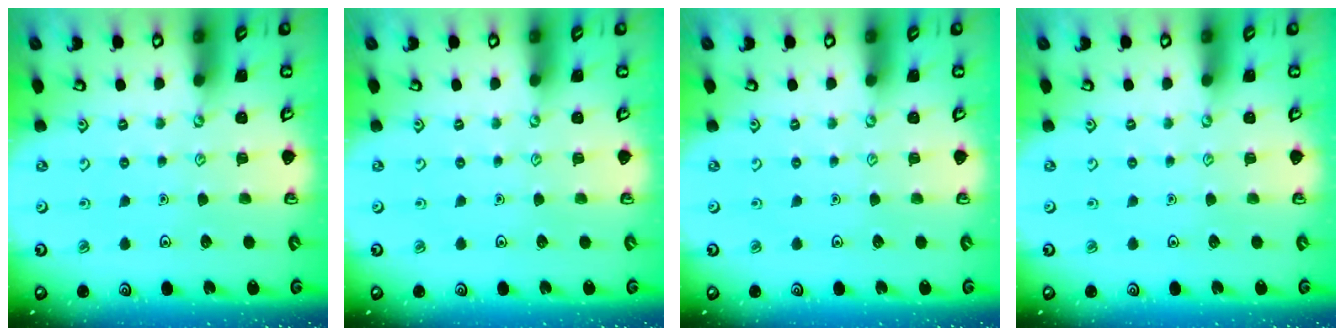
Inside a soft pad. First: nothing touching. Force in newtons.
{"total": 0.0}
{"total": 0.0}
{"total": 0.0}